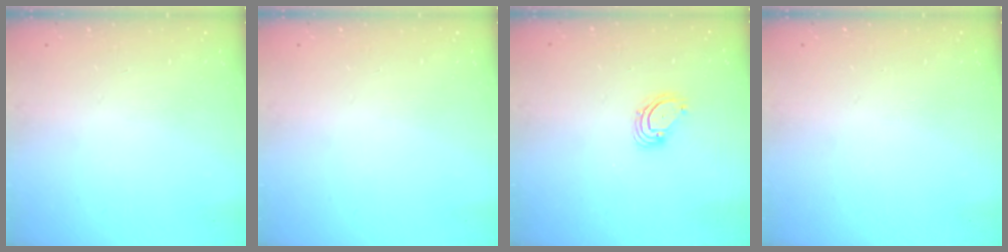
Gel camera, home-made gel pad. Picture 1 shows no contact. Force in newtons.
{"total": 0.0}
{"total": 3.6, "press": 3.6, "slide": 0.3}
{"total": 0.0}